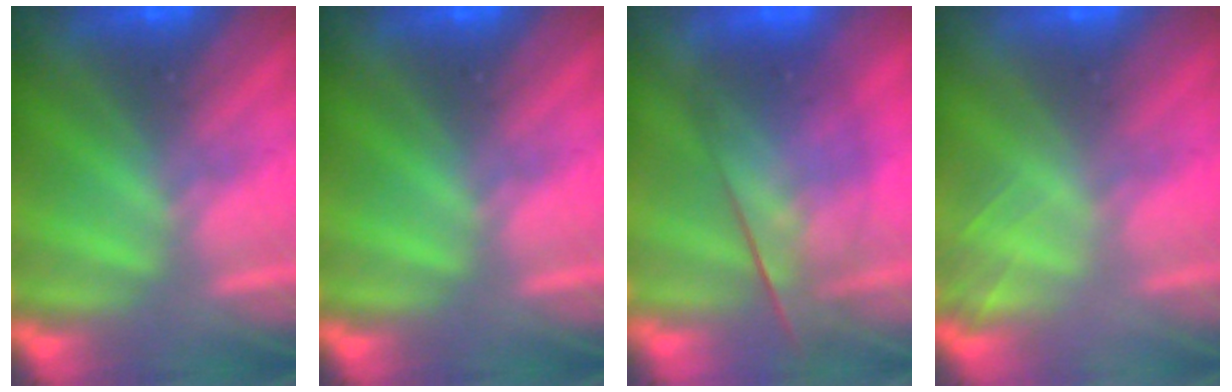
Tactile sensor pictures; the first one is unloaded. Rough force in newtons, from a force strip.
{"total": 0.0}
{"total": 4.4}
{"total": 2.1}